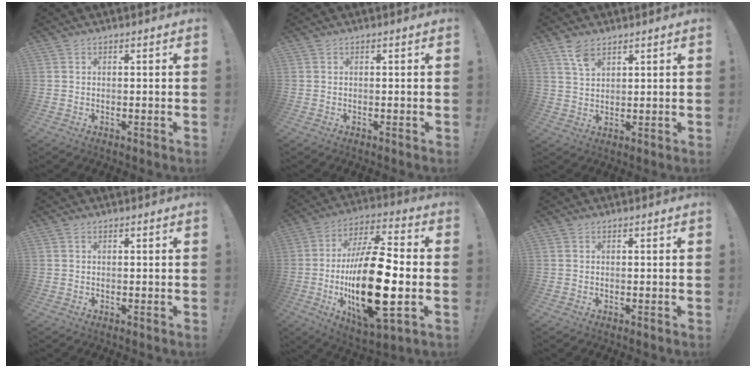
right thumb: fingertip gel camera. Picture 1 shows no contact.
{"total": 0.0}
{"total": 5.3, "force": [3.6, 2.4, 2.9], "torque": [-0.050, -0.020, 0.067]}
{"total": 0.0}
{"total": 26.0, "force": [-3.8, 9.5, 23.9], "torque": [-0.456, -0.003, -0.064]}
{"total": 0.0}